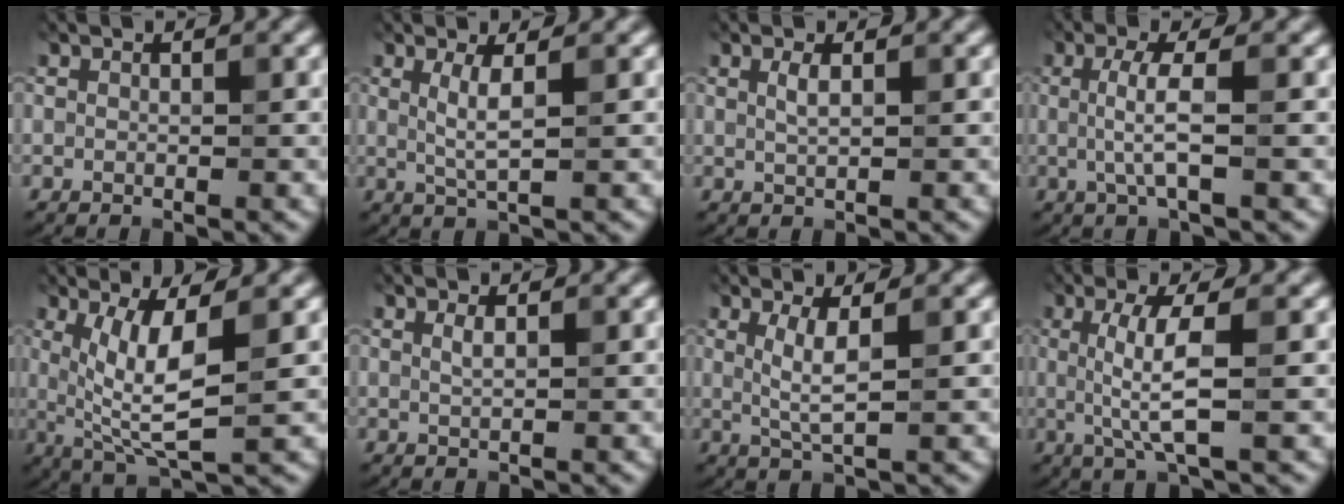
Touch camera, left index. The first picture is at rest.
{"total": 2.4, "force": [0.6, 0.3, 2.3], "torque": [-0.048, -0.001, 0.012]}
{"total": 1.2, "force": [0.5, 0.2, 1.0], "torque": [-0.023, 0.003, 0.011]}
{"total": 3.2, "force": [0.0, 0.4, 3.2], "torque": [-0.066, 0.001, -0.002]}
{"total": 6.0, "force": [0.7, 1.4, 5.8], "torque": [-0.116, -0.009, 0.020]}
{"total": 0.8, "force": [0.4, 0.1, 0.7], "torque": [-0.015, 0.003, 0.009]}
{"total": 2.7, "force": [0.6, 0.3, 2.6], "torque": [-0.056, -0.002, 0.014]}
{"total": 4.4, "force": [0.2, 0.6, 4.4], "torque": [-0.088, 0.002, 0.006]}